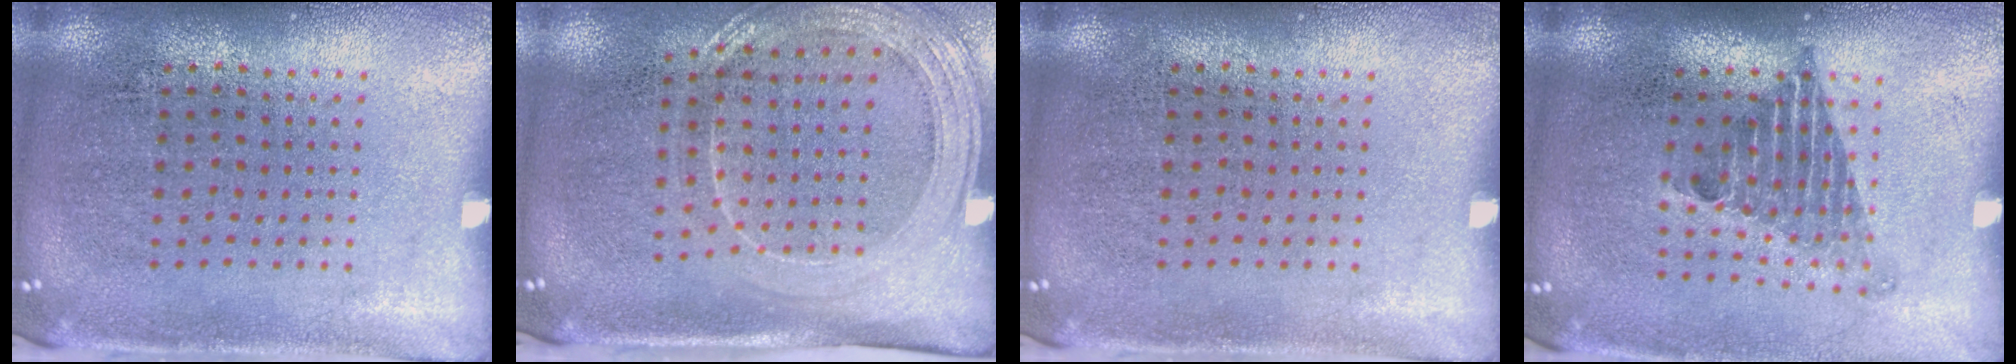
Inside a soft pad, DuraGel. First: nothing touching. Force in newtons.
{"total": 1.9, "press": 1.7, "slide": 0.9}
{"total": 0.0}
{"total": 1.3, "press": 1.0, "slide": 0.9}